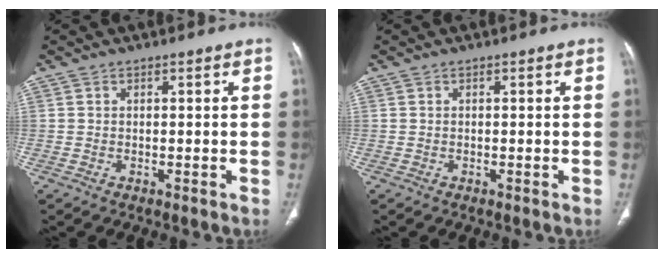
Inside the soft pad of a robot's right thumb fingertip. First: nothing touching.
{"total": 0.0}